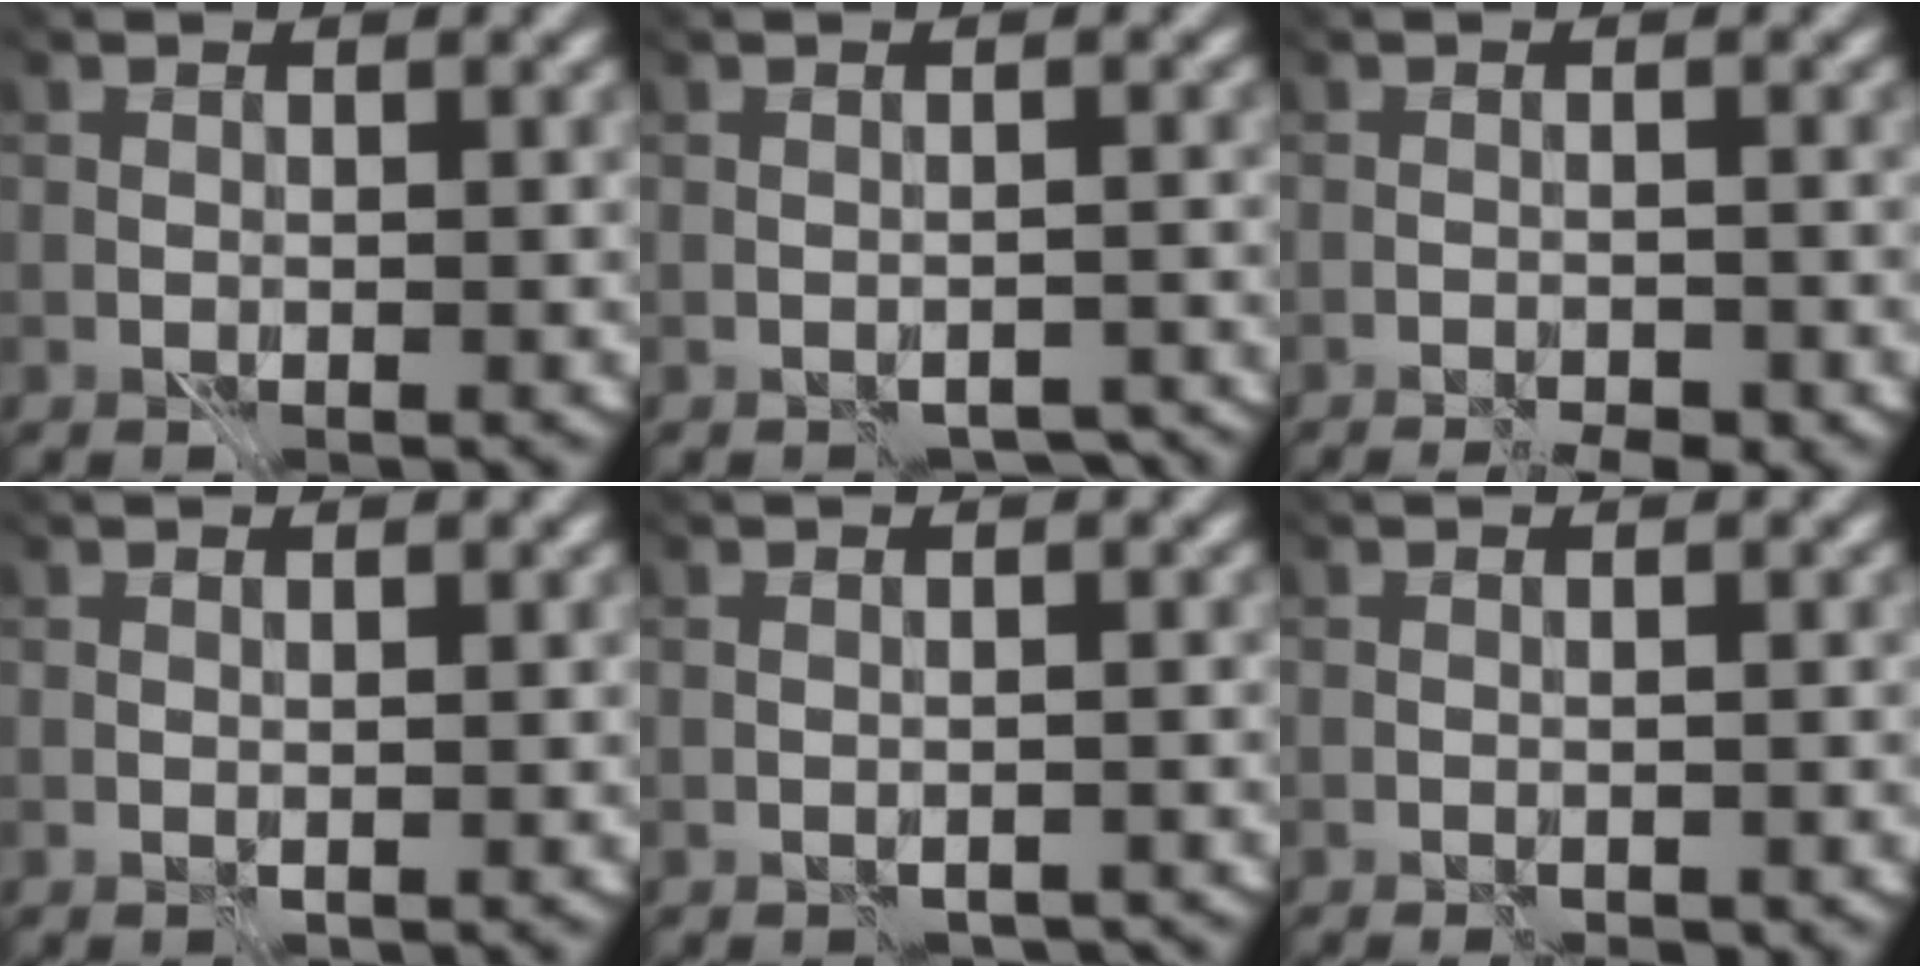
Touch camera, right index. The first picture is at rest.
{"total": 1.8, "force": [-1.6, 0.8, -0.2], "torque": [0.028, 0.003, -0.012]}
{"total": 3.4, "force": [-2.9, 0.7, 1.6], "torque": [-0.003, 0.006, -0.027]}
{"total": 0.6, "force": [0.3, -0.5, -0.1], "torque": [0.000, 0.002, 0.006]}
{"total": 0.7, "force": [-0.5, 0.1, -0.4], "torque": [0.020, 0.009, -0.006]}
{"total": 0.8, "force": [-0.7, -0.1, 0.4], "torque": [-0.001, -0.002, -0.008]}